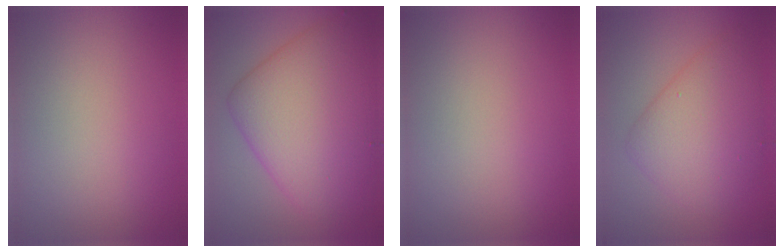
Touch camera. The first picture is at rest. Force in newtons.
{"total": 10.4, "press": 10.4, "slide": 0.0}
{"total": 0.0}
{"total": 5.3, "press": 5.3, "slide": 0.3}